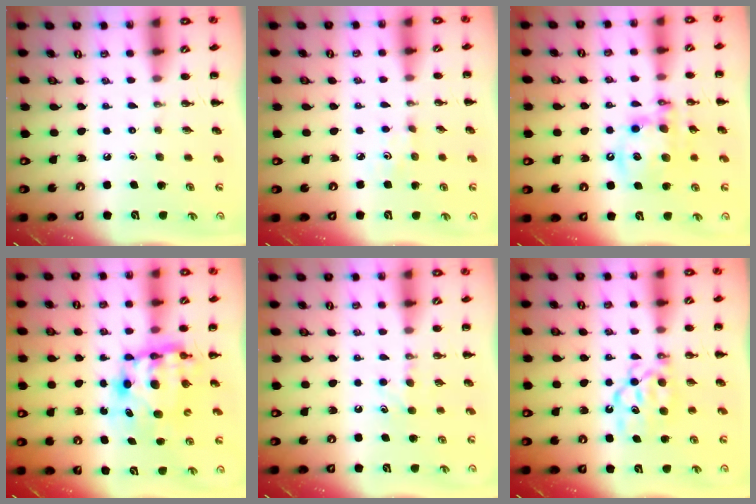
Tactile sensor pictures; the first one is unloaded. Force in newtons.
{"total": 2.2, "press": 2.1, "slide": 0.7}
{"total": 12.8, "press": 12.5, "slide": 3.0}
{"total": 8.4, "press": 8.1, "slide": 2.0}
{"total": 4.6, "press": 4.4, "slide": 1.2}
{"total": 8.5, "press": 8.4, "slide": 1.1}